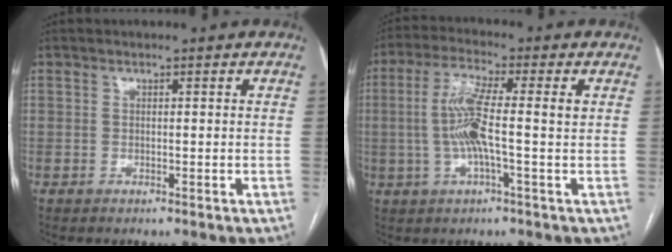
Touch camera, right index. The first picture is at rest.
{"total": 8.0, "force": [0.0, 0.8, 7.9], "torque": [-0.162, 0.014, -0.007]}